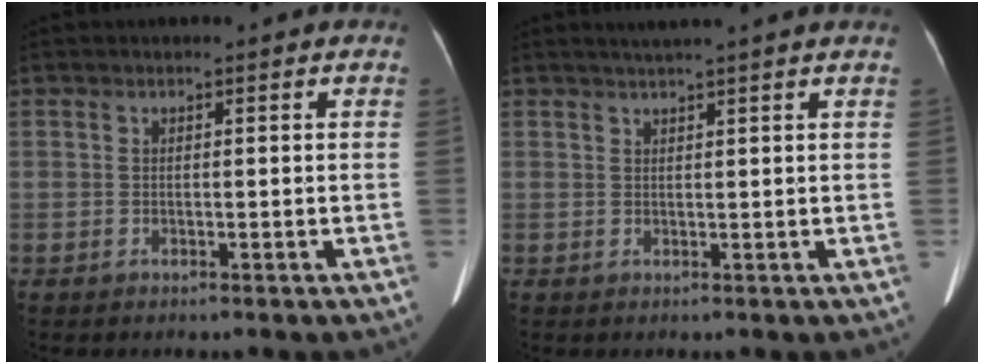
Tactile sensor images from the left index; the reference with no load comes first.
{"total": 4.1, "force": [3.4, -0.9, 2.0], "torque": [-0.027, 0.019, 0.048]}